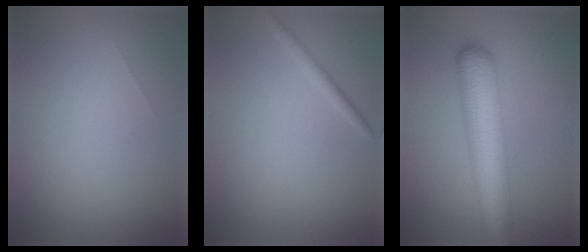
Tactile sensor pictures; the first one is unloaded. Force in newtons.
{"total": 1.1, "press": 1.1, "slide": 0.0}
{"total": 7.6, "press": 7.6, "slide": 0.3}